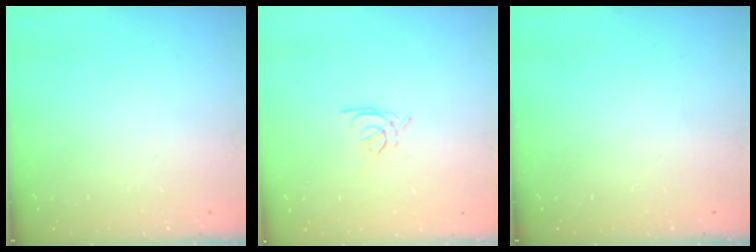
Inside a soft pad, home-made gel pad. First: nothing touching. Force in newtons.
{"total": 1.9, "press": 1.9, "slide": 0.4}
{"total": 0.0}